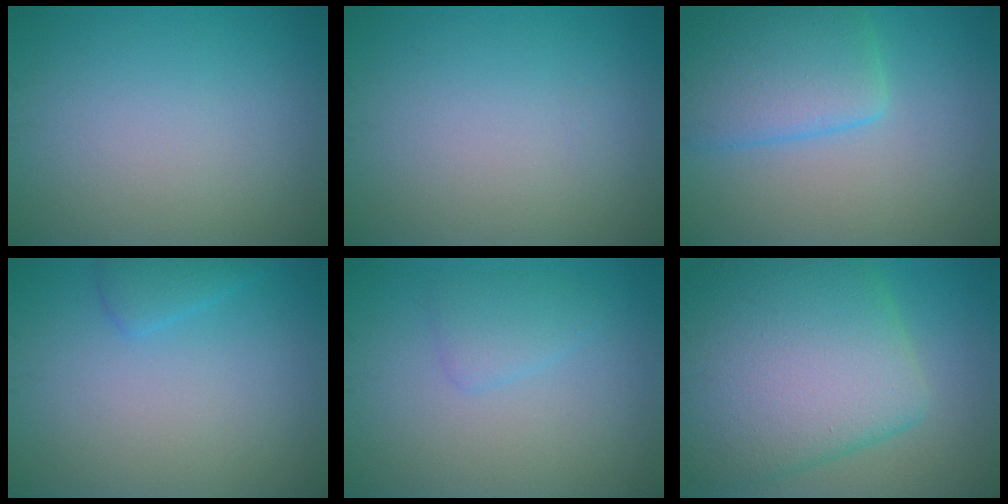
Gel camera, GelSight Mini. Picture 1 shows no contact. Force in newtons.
{"total": 0.0}
{"total": 5.9, "press": 5.8, "slide": 0.3}
{"total": 1.6, "press": 1.6, "slide": 0.1}
{"total": 1.8, "press": 1.8, "slide": 0.0}
{"total": 12.9, "press": 12.9, "slide": 0.4}